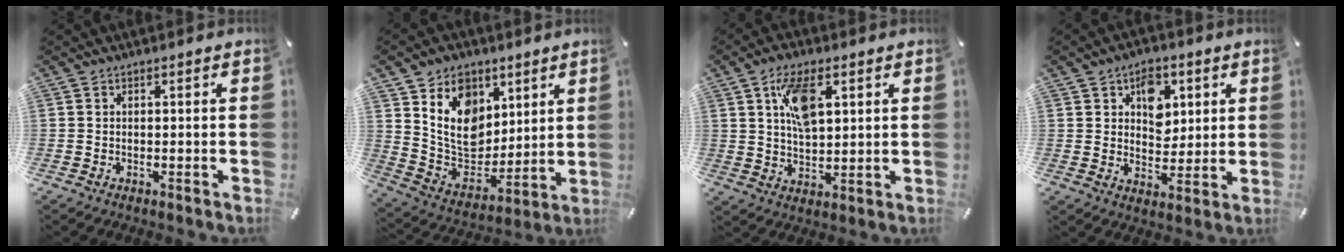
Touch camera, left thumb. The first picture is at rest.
{"total": 13.6, "force": [5.7, 11.1, 5.5], "torque": [-0.115, -0.040, 0.113]}
{"total": 9.8, "force": [3.8, 5.1, 7.5], "torque": [-0.131, -0.007, 0.062]}
{"total": 7.5, "force": [3.0, 5.9, 3.5], "torque": [-0.032, -0.008, 0.046]}